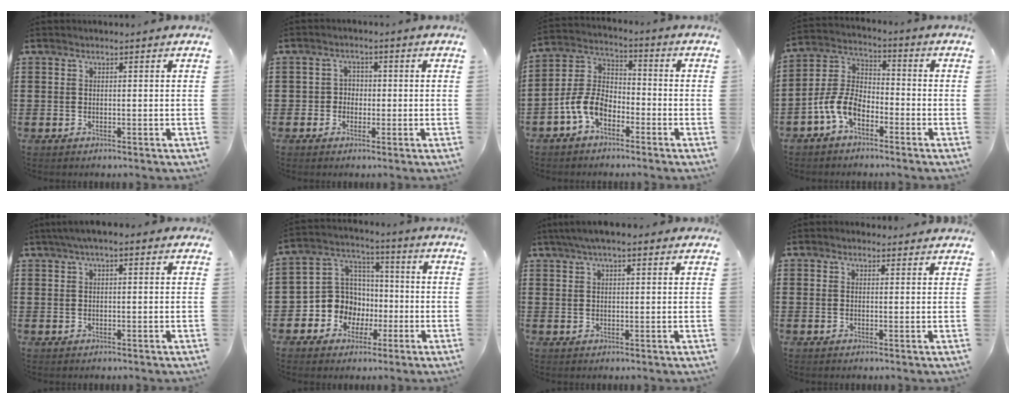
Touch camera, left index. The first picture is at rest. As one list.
[{"total": 2.6, "force": [-0.8, 2.3, 0.6], "torque": [-0.023, 0.008, -0.022]}, {"total": 7.1, "force": [-3.9, 4.2, 4.1], "torque": [-0.119, -0.001, -0.087]}, {"total": 7.5, "force": [-4.5, 4.0, 4.5], "torque": [-0.129, -0.004, -0.097]}, {"total": 2.1, "force": [0.6, 0.7, 1.9], "torque": [-0.035, 0.006, 0.010]}, {"total": 9.3, "force": [-2.2, 8.8, 2.0], "torque": [-0.095, 0.005, -0.041]}, {"total": 3.7, "force": [2.4, 1.1, 2.7], "torque": [-0.056, 0.009, 0.042]}, {"total": 1.2, "force": [1.0, 0.7, 0.3], "torque": [0.000, 0.004, 0.017]}]